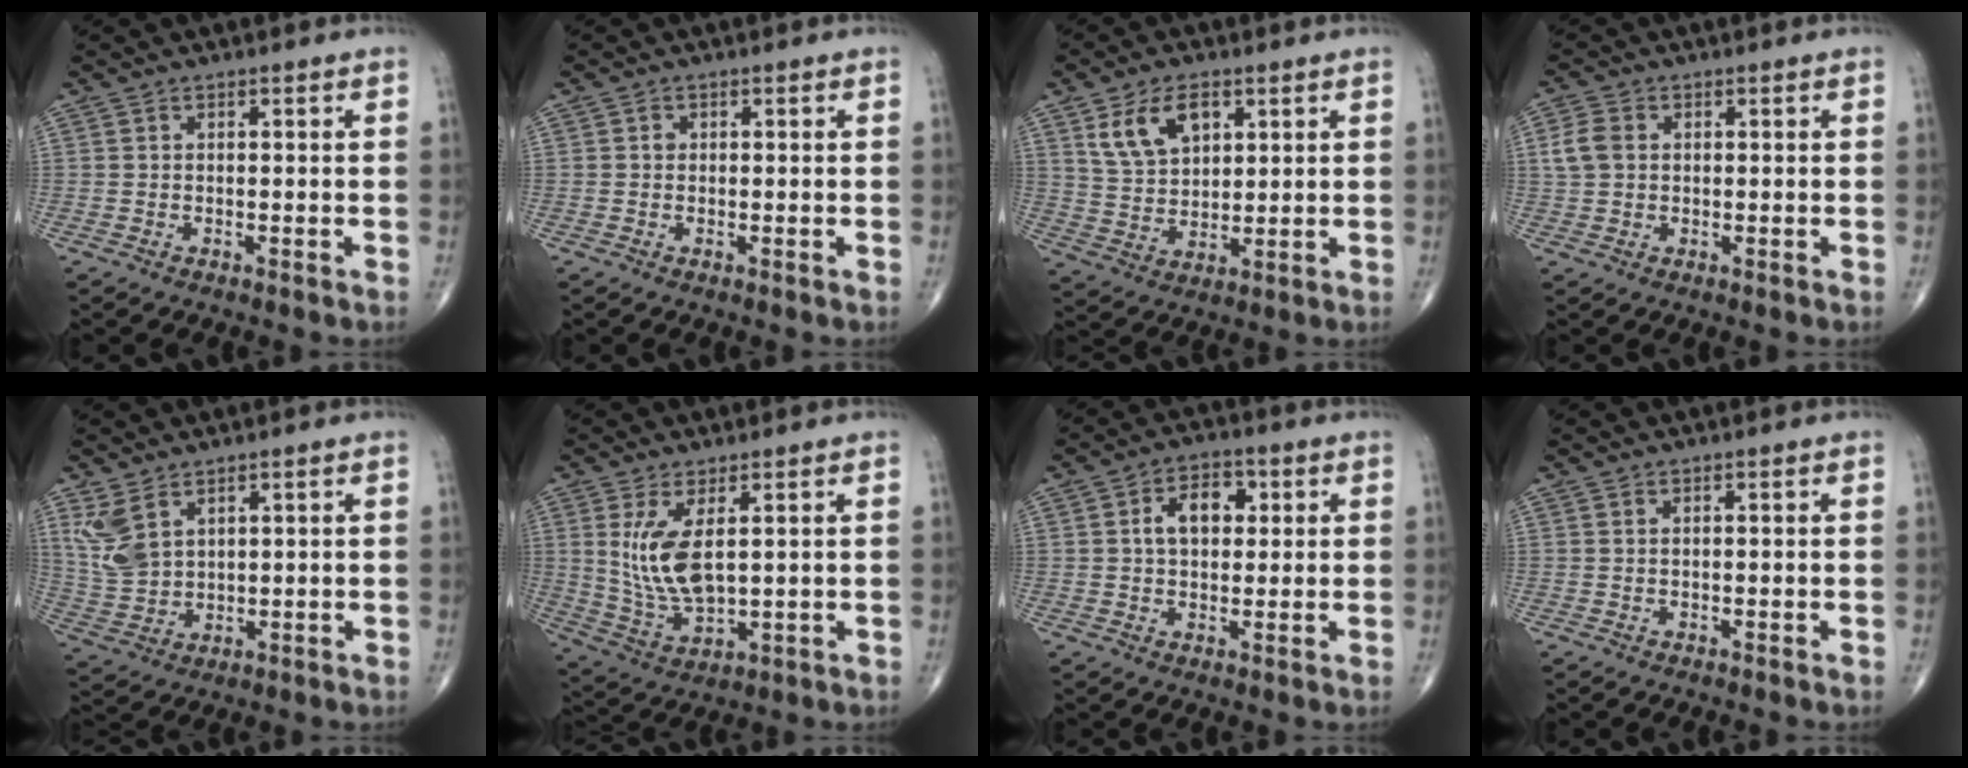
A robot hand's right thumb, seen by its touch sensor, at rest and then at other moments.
{"total": 0.9, "force": [0.1, 0.8, 0.4], "torque": [-0.003, 0.002, 0.001]}
{"total": 9.7, "force": [4.5, 5.9, 6.2], "torque": [-0.094, -0.018, 0.090]}
{"total": 4.4, "force": [0.7, 3.4, 2.7], "torque": [-0.057, 0.006, 0.010]}
{"total": 7.5, "force": [4.0, 4.4, 4.6], "torque": [-0.094, -0.011, 0.095]}
{"total": 9.9, "force": [2.4, 4.3, 8.6], "torque": [-0.177, -0.022, 0.063]}
{"total": 7.4, "force": [1.6, 4.8, 5.4], "torque": [-0.066, 0.009, 0.021]}
{"total": 0.0}